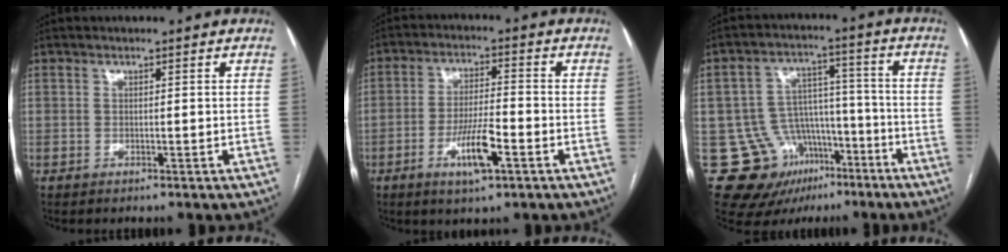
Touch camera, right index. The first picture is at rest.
{"total": 7.9, "force": [-3.4, 1.4, 7.0], "torque": [-0.132, -0.002, -0.057]}
{"total": 13.8, "force": [-7.2, 11.0, 4.0], "torque": [-0.070, 0.069, -0.096]}